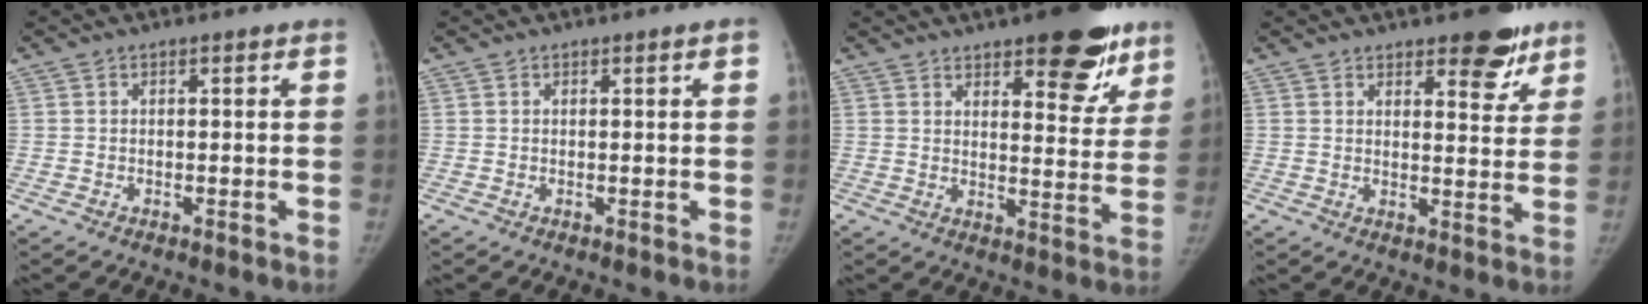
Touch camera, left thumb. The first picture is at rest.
{"total": 0.9, "force": [0.3, 0.0, 0.9], "torque": [-0.016, 0.002, 0.003]}
{"total": 14.6, "force": [9.1, 5.5, 10.0], "torque": [-0.077, -0.045, 0.120]}
{"total": 8.0, "force": [5.4, 3.2, 5.0], "torque": [-0.030, -0.032, 0.070]}